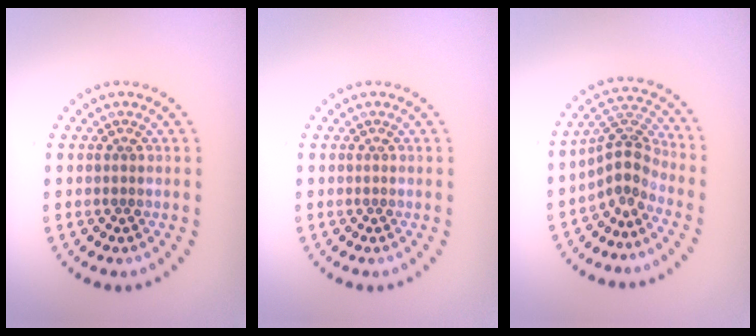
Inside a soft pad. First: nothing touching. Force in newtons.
{"total": 0.0}
{"total": 3.4, "press": 2.4, "slide": 2.5}